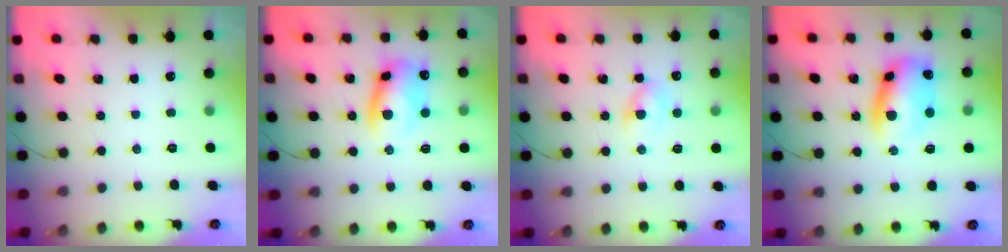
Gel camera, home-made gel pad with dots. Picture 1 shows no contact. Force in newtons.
{"total": 9.4, "press": 9.3, "slide": 1.5}
{"total": 3.2, "press": 2.9, "slide": 1.3}
{"total": 10.9, "press": 10.7, "slide": 1.7}